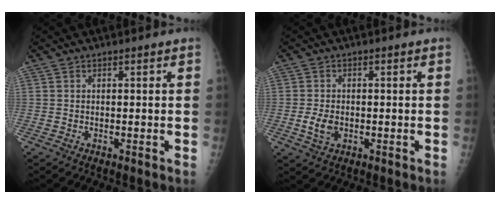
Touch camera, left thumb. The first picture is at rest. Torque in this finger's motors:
{"motor_torque": [-0.32, 0.36, 0.24, 0.01, 0.03]}